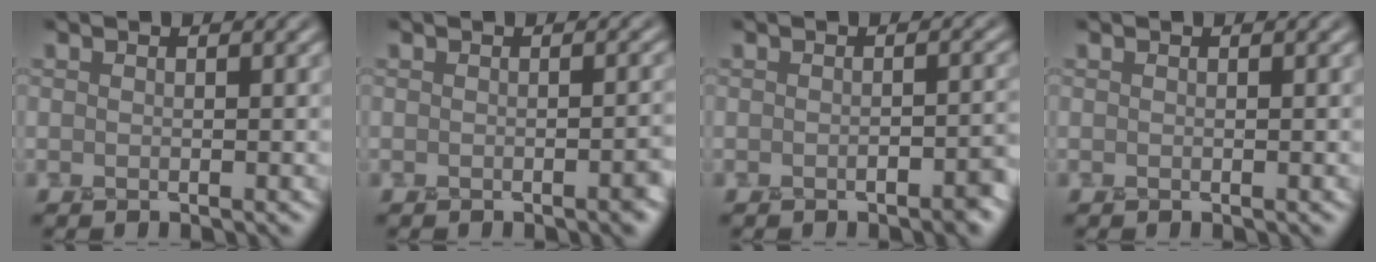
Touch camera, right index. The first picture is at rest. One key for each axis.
{"total": 1.8, "fx": -0.7, "fy": 0.6, "fz": 1.5, "tx": -0.015, "ty": 0.003, "tz": -0.012}
{"total": 2.4, "fx": -1.3, "fy": 0.8, "fz": 1.9, "tx": -0.027, "ty": 0.002, "tz": -0.020}
{"total": 0.0}